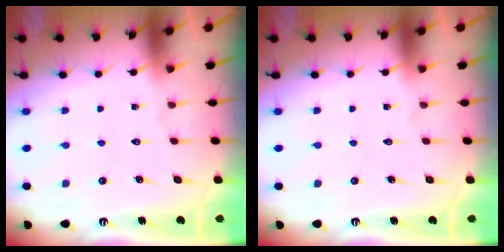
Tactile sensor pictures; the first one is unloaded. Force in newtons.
{"total": 0.0}